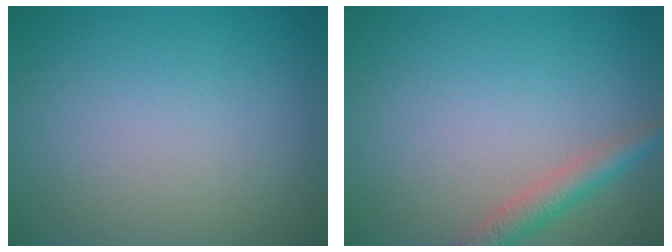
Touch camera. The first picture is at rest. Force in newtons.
{"total": 2.6, "press": 2.6, "slide": 0.2}